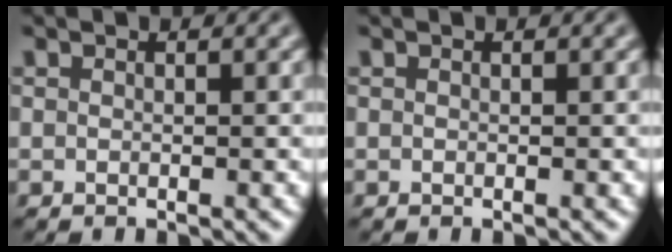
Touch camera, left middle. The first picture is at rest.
{"total": 0.0}